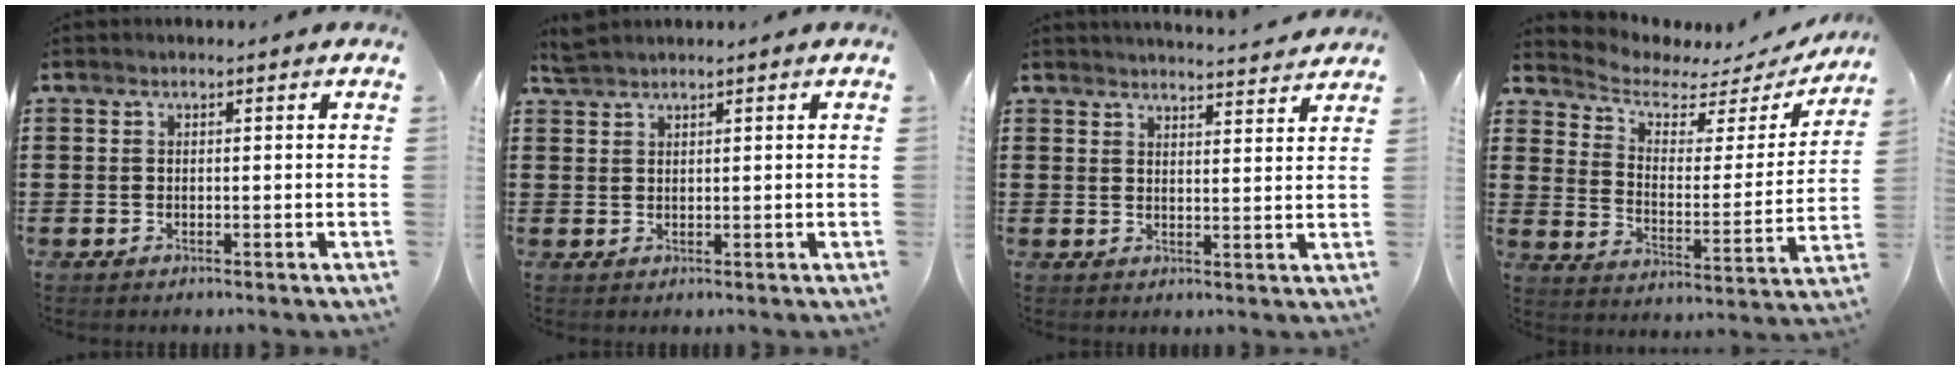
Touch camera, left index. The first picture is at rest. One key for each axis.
{"total": 1.9, "fx": 1.8, "fy": 0.1, "fz": 0.5, "tx": -0.013, "ty": 0.001, "tz": 0.036}
{"total": 3.4, "fx": 3.3, "fy": -0.3, "fz": 0.1, "tx": -0.004, "ty": -0.024, "tz": 0.058}
{"total": 4.3, "fx": 3.5, "fy": 1.9, "fz": 1.8, "tx": -0.059, "ty": -0.024, "tz": 0.053}